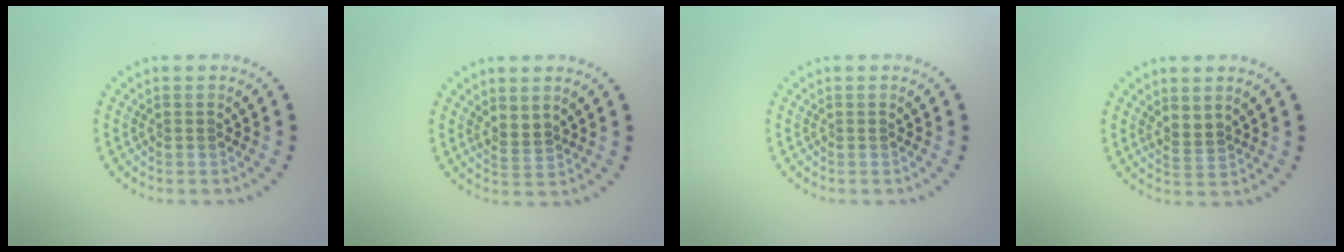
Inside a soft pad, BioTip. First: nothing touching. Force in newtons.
{"total": 1.6, "press": 1.2, "slide": 1.0}
{"total": 0.0}
{"total": 1.6, "press": 1.2, "slide": 1.0}